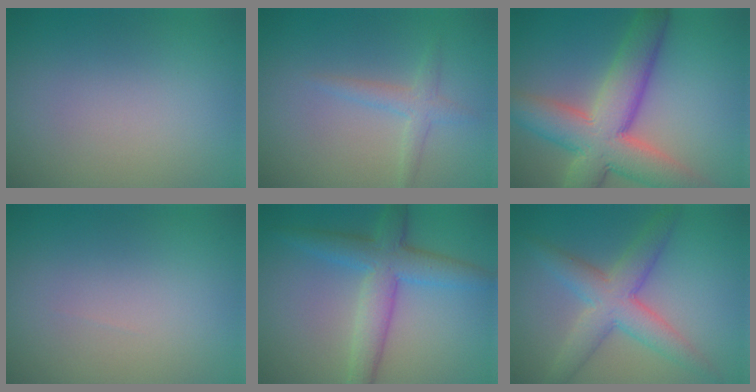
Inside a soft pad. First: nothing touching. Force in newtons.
{"total": 1.8, "press": 1.8, "slide": 0.1}
{"total": 9.7, "press": 9.6, "slide": 0.7}
{"total": 0.0}
{"total": 5.3, "press": 5.3, "slide": 0.1}
{"total": 5.2, "press": 5.2, "slide": 0.2}